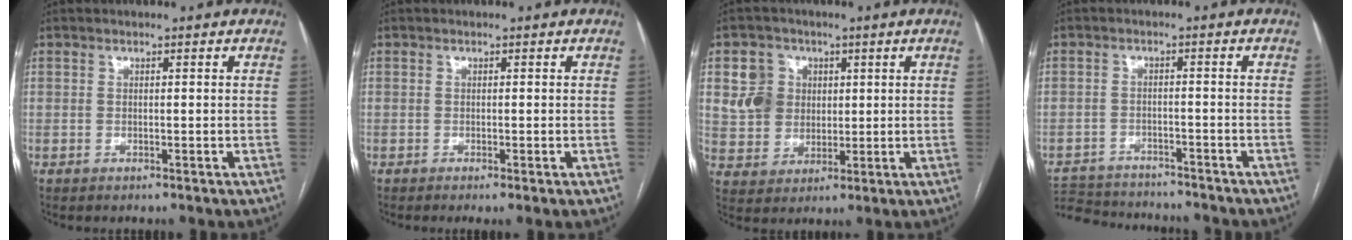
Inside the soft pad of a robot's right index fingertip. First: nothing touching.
{"total": 1.3, "force": [-0.6, -0.1, 1.2], "torque": [-0.018, -0.004, -0.009]}
{"total": 7.7, "force": [2.2, 7.1, 1.8], "torque": [-0.050, 0.026, 0.050]}
{"total": 13.4, "force": [-12.4, 3.2, 3.7], "torque": [-0.083, 0.005, -0.178]}